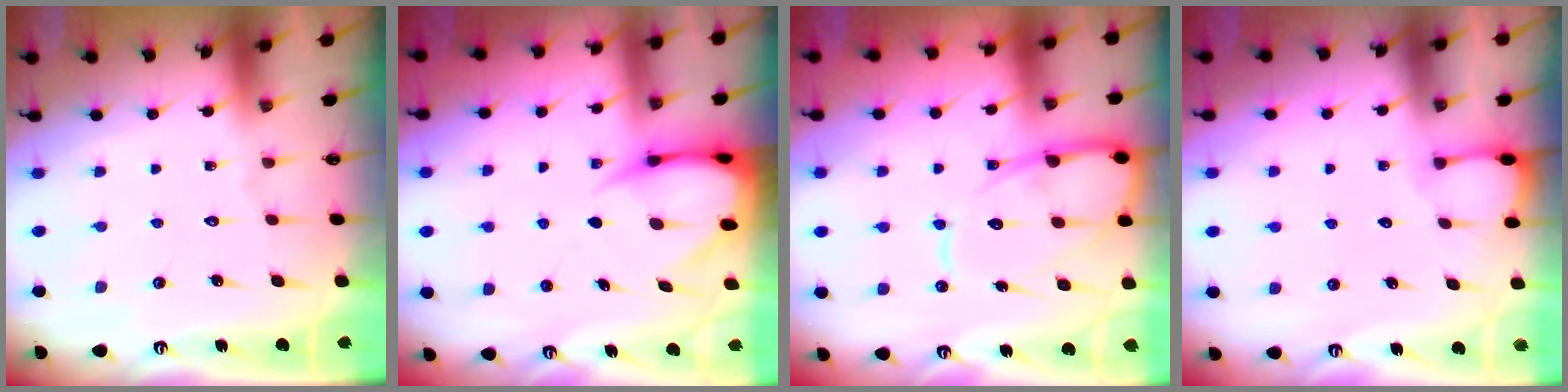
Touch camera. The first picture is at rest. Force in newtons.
{"total": 6.3, "press": 6.3, "slide": 0.8}
{"total": 12.5, "press": 12.5, "slide": 1.3}
{"total": 2.3, "press": 2.3, "slide": 0.3}